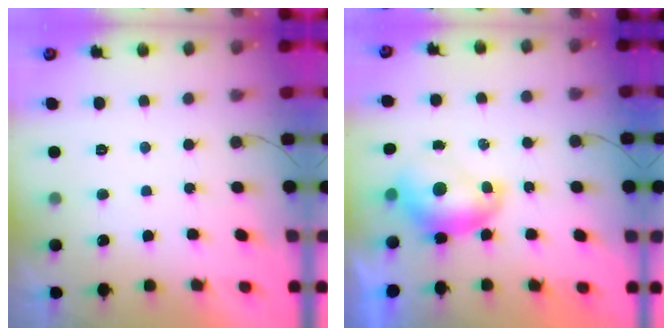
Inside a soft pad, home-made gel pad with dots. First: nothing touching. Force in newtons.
{"total": 8.0, "press": 8.0, "slide": 0.3}